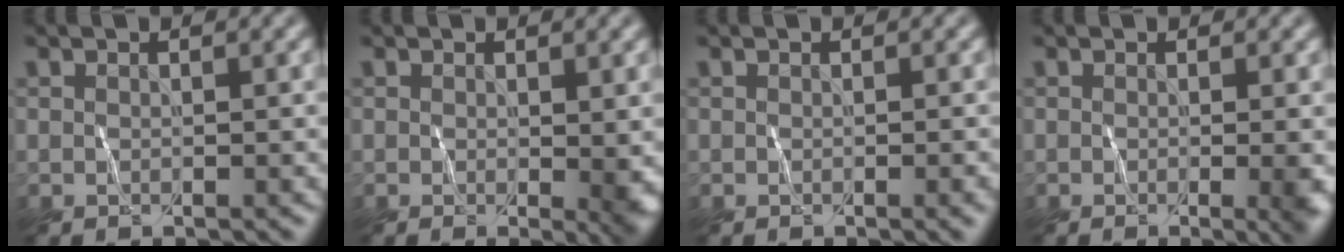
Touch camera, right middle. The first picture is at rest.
{"total": 2.0, "force": [0.0, 0.4, 1.9], "torque": [-0.023, -0.002, 0.009]}
{"total": 1.2, "force": [-0.5, 0.4, 1.0], "torque": [-0.004, 0.002, 0.002]}
{"total": 3.0, "force": [-0.6, 1.0, 2.8], "torque": [-0.017, 0.003, 0.001]}